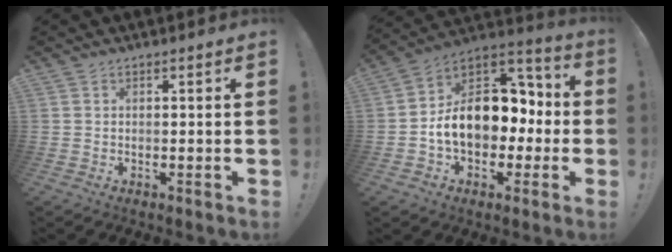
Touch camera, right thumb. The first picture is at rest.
{"total": 16.6, "force": [-1.4, 12.5, 10.8], "torque": [-0.164, 0.008, -0.014]}